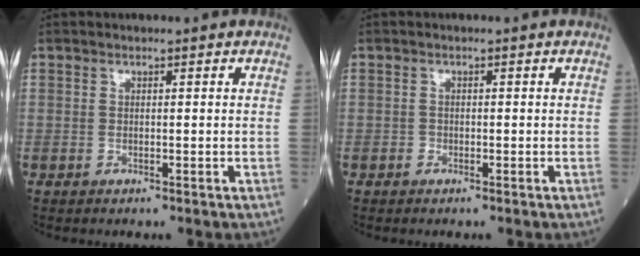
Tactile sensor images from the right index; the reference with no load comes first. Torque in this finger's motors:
{"motor_torque": [-0.02, -0.01, 0.08, -0.01]}